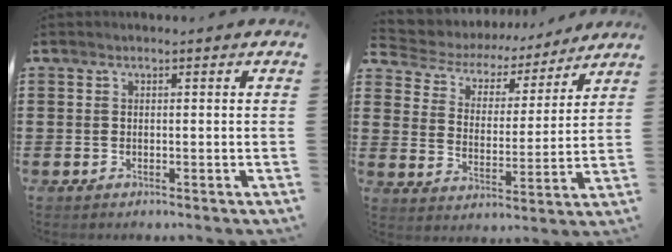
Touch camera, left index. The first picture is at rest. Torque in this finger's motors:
{"motor_torque": [2.14, 0.00, 0.21, 0.01]}